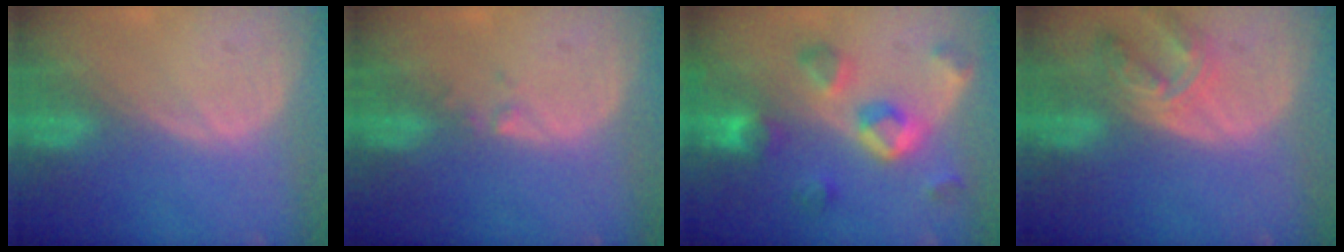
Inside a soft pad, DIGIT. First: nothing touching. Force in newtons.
{"total": 1.0, "press": 0.9, "slide": 0.5}
{"total": 7.8, "press": 7.7, "slide": 0.7}
{"total": 7.1, "press": 6.4, "slide": 3.2}